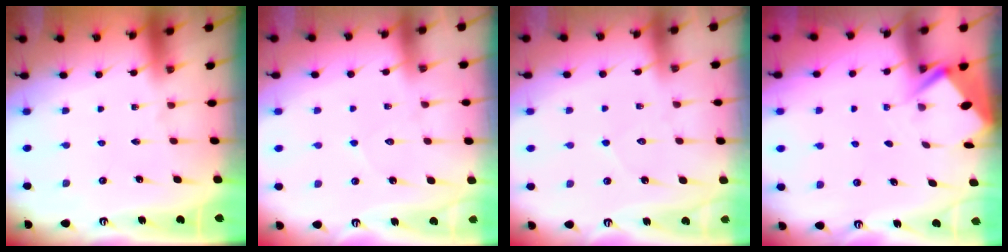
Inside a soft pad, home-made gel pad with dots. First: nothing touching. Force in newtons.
{"total": 6.1, "press": 6.0, "slide": 0.7}
{"total": 4.3, "press": 4.3, "slide": 0.4}
{"total": 2.8, "press": 2.8, "slide": 0.4}